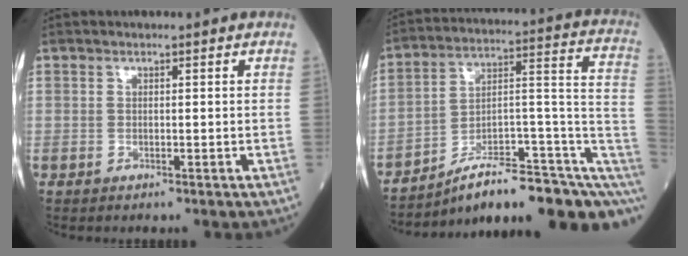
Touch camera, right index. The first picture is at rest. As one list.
[{"total": 18.4, "force": [-11.4, 4.5, 13.7], "torque": [-0.130, 0.072, -0.166]}]